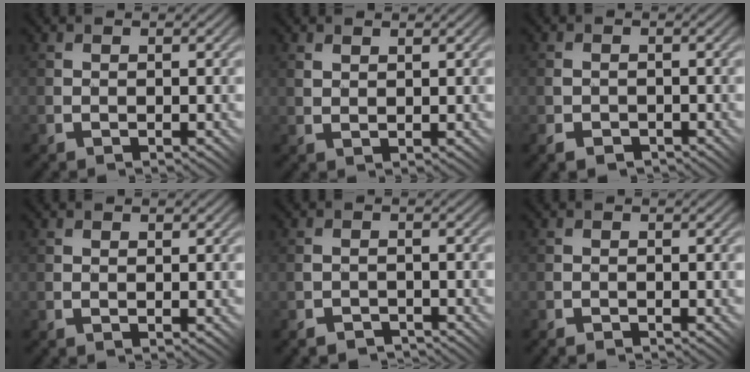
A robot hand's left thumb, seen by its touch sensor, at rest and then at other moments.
{"total": 1.3, "force": [1.1, 0.1, 0.7], "torque": [-0.016, 0.002, 0.024]}
{"total": 1.6, "force": [-1.1, 1.0, 0.6], "torque": [-0.015, 0.000, -0.027]}
{"total": 0.7, "force": [0.4, 0.1, 0.5], "torque": [-0.007, 0.002, 0.010]}
{"total": 1.6, "force": [-1.6, 0.4, 0.0], "torque": [0.000, 0.004, -0.037]}
{"total": 0.7, "force": [-0.7, 0.0, -0.1], "torque": [0.003, 0.003, -0.016]}